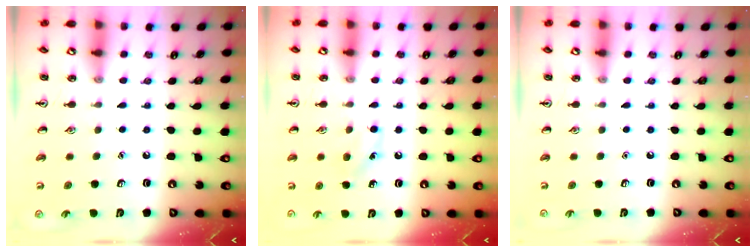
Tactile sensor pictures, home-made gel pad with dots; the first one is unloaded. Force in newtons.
{"total": 7.2, "press": 7.0, "slide": 1.8}
{"total": 0.0}